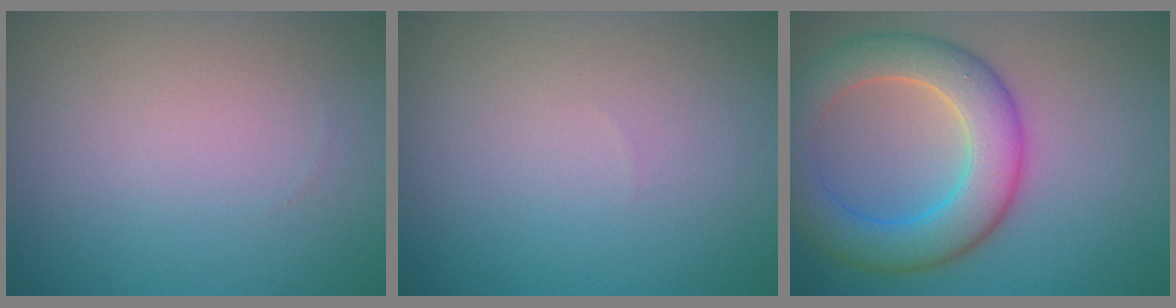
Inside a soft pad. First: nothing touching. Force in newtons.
{"total": 0.0}
{"total": 7.4, "press": 7.4, "slide": 0.2}